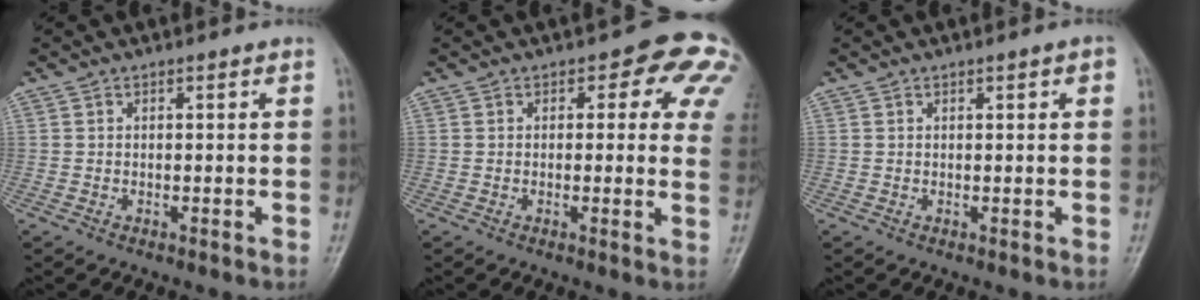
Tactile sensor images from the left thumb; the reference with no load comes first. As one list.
[{"total": 10.0, "force": [3.9, 5.3, 7.5], "torque": [-0.032, -0.009, 0.028]}, {"total": 1.6, "force": [0.6, 0.4, 1.4], "torque": [-0.017, 0.001, 0.007]}]